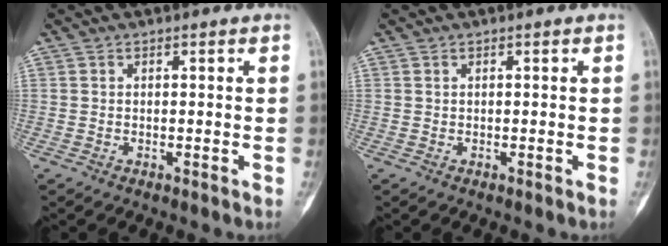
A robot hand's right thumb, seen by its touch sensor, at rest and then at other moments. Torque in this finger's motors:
{"motor_torque": [0.03, 0.03, 0.01, -0.01, 0.02]}